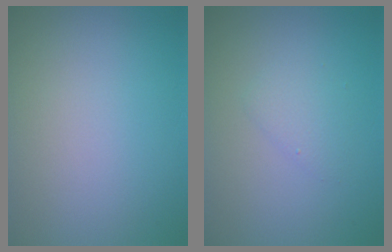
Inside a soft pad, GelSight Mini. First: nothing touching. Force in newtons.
{"total": 1.3, "press": 1.3, "slide": 0.1}